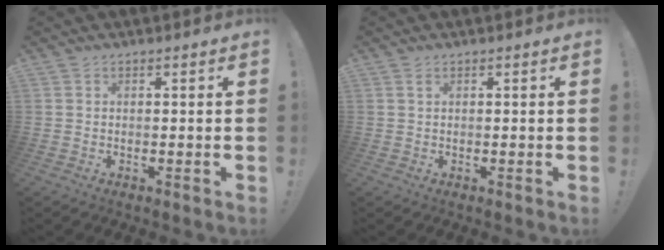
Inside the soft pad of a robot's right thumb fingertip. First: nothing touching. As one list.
[{"total": 1.0, "force": [0.5, 0.2, 0.8], "torque": [-0.013, -0.001, 0.009]}]